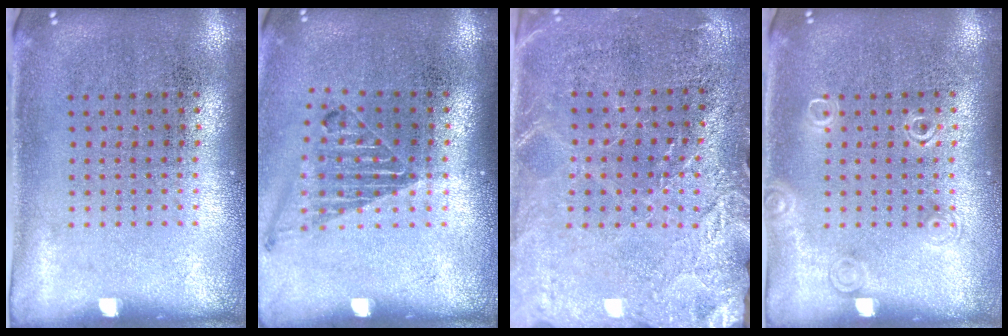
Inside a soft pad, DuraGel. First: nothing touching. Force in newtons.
{"total": 1.2, "press": 1.1, "slide": 0.3}
{"total": 2.8, "press": 2.6, "slide": 0.9}
{"total": 1.2, "press": 1.2, "slide": 0.2}